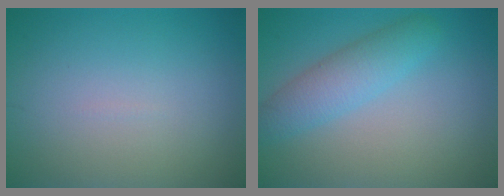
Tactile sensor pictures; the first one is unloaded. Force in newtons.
{"total": 3.7, "press": 3.6, "slide": 0.2}